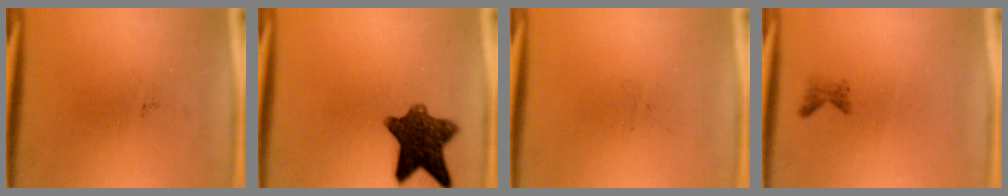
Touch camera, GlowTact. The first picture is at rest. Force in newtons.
{"total": 10.1}
{"total": 0.0}
{"total": 0.9}